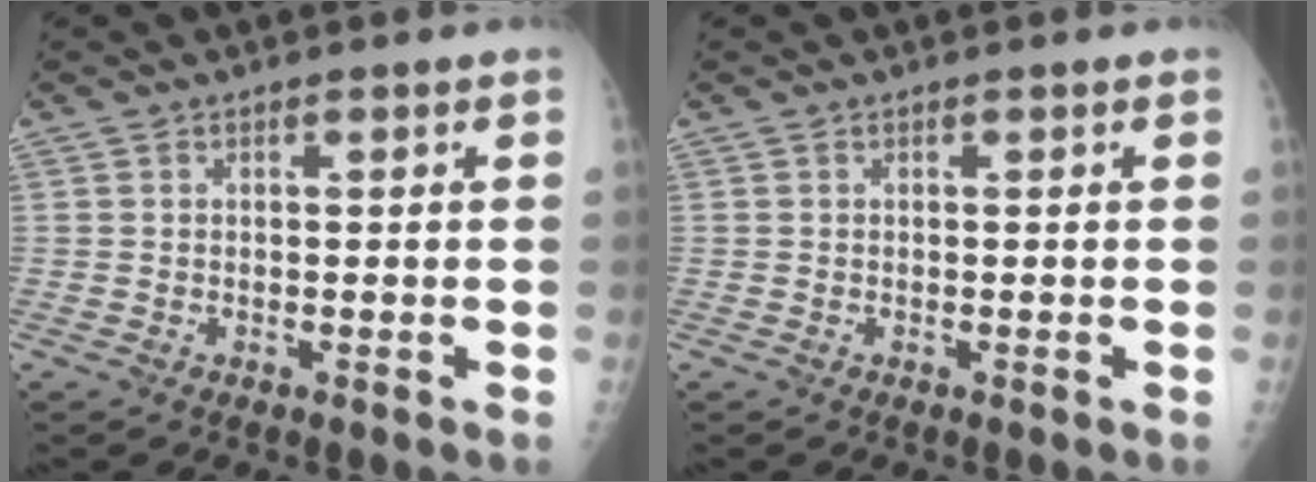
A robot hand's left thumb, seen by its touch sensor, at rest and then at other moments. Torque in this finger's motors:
{"motor_torque": [0.00, 0.00, -0.03, -0.03, 0.00]}